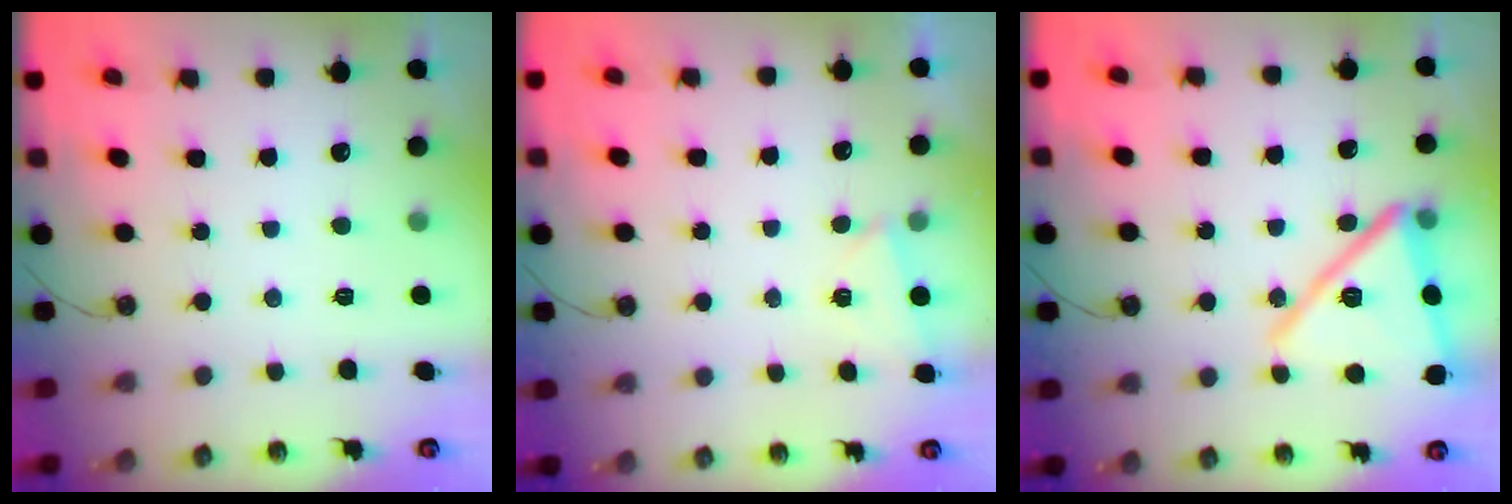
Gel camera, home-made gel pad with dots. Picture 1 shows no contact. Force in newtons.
{"total": 2.6, "press": 1.5, "slide": 2.1}
{"total": 18.5, "press": 17.3, "slide": 6.7}